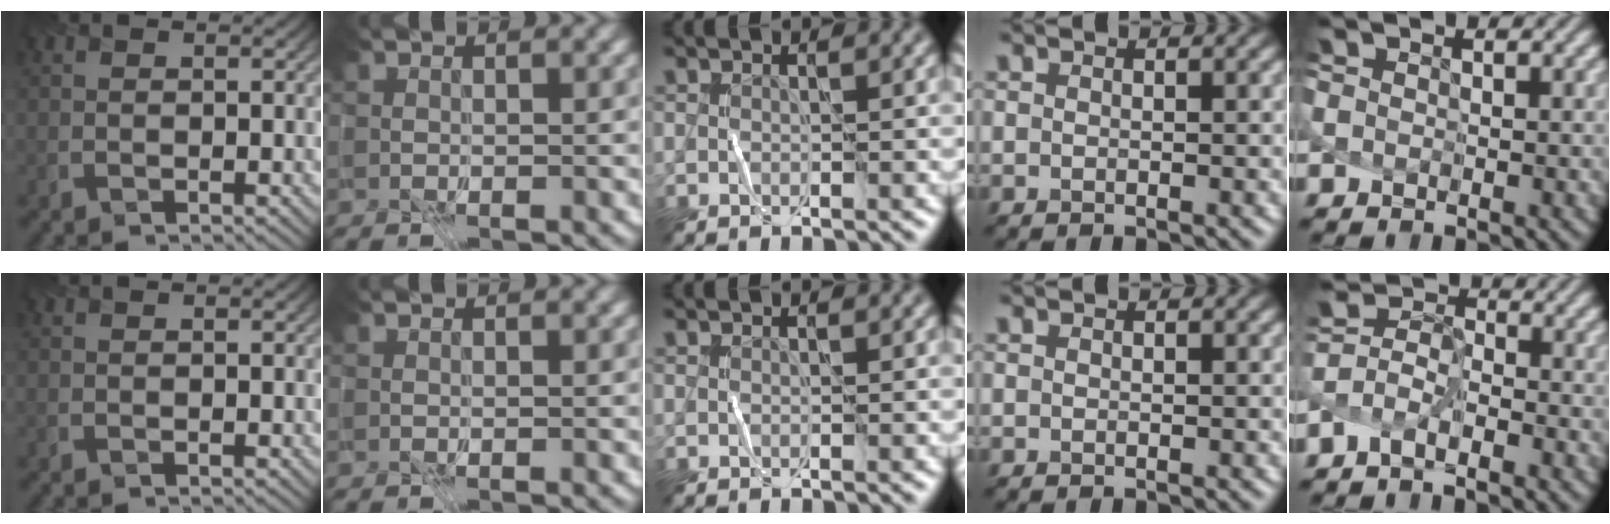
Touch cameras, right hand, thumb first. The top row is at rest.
{"little": {"total": 1.7, "force": [-1.5, 0.2, 0.7], "torque": [-0.016, -0.002, -0.037]}}